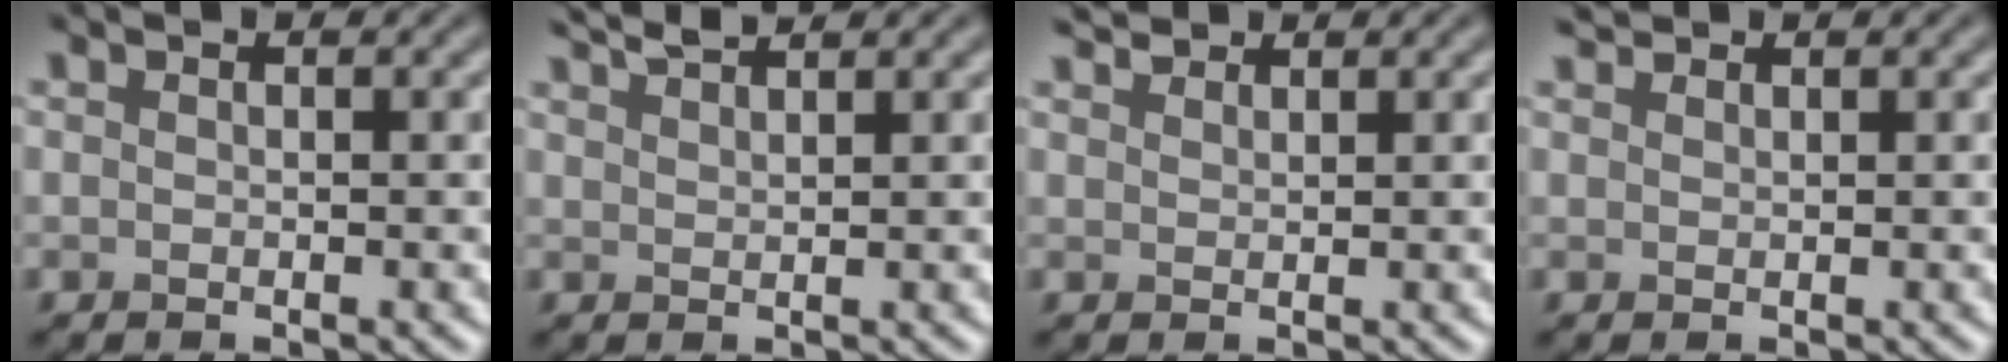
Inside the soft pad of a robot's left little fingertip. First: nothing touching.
{"total": 2.6, "force": [2.4, 0.4, 1.1], "torque": [-0.006, 0.009, 0.035]}
{"total": 1.8, "force": [1.7, 0.3, 0.3], "torque": [-0.006, 0.007, 0.033]}
{"total": 1.1, "force": [1.1, 0.2, 0.1], "torque": [-0.004, 0.004, 0.024]}